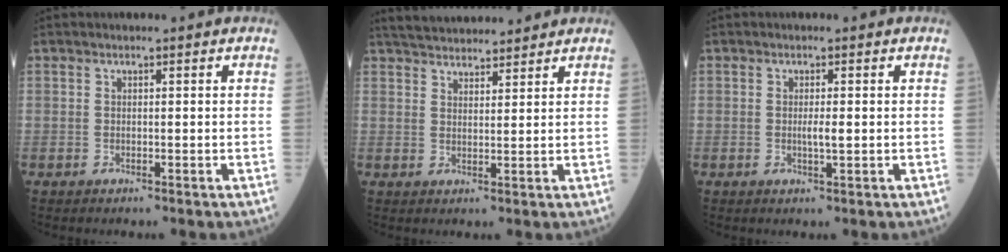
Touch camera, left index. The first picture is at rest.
{"total": 9.7, "force": [9.1, 1.6, 2.8], "torque": [-0.047, 0.027, 0.142]}
{"total": 1.6, "force": [0.0, 0.1, 1.6], "torque": [-0.033, -0.002, 0.001]}